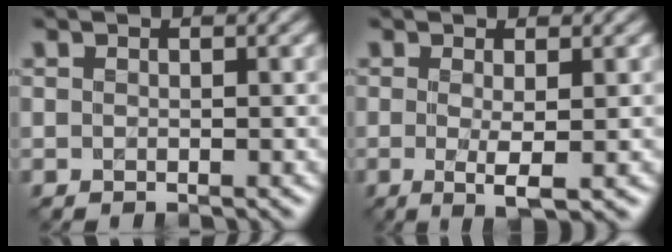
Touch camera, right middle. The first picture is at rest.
{"total": 2.4, "force": [-0.3, 0.2, 2.4], "torque": [-0.046, -0.008, -0.003]}